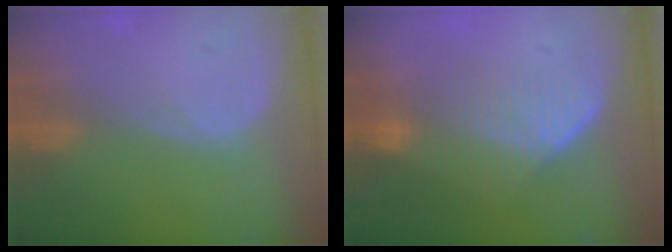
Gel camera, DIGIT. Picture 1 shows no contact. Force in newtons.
{"total": 7.0, "press": 6.4, "slide": 3.0}